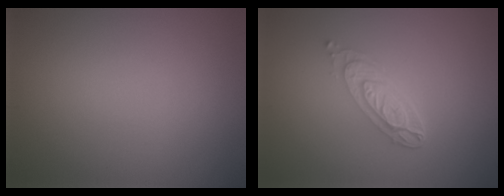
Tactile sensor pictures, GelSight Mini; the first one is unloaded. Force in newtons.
{"total": 4.0, "press": 2.9, "slide": 2.7}